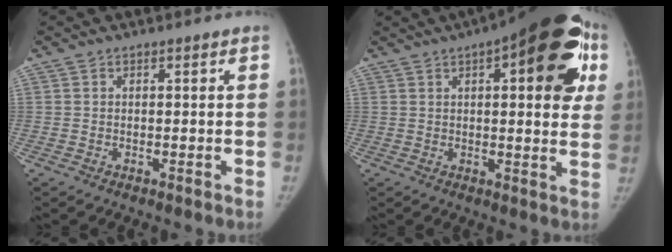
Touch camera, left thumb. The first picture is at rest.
{"total": 24.1, "force": [8.7, 8.7, 20.7], "torque": [-0.244, 0.009, 0.107]}